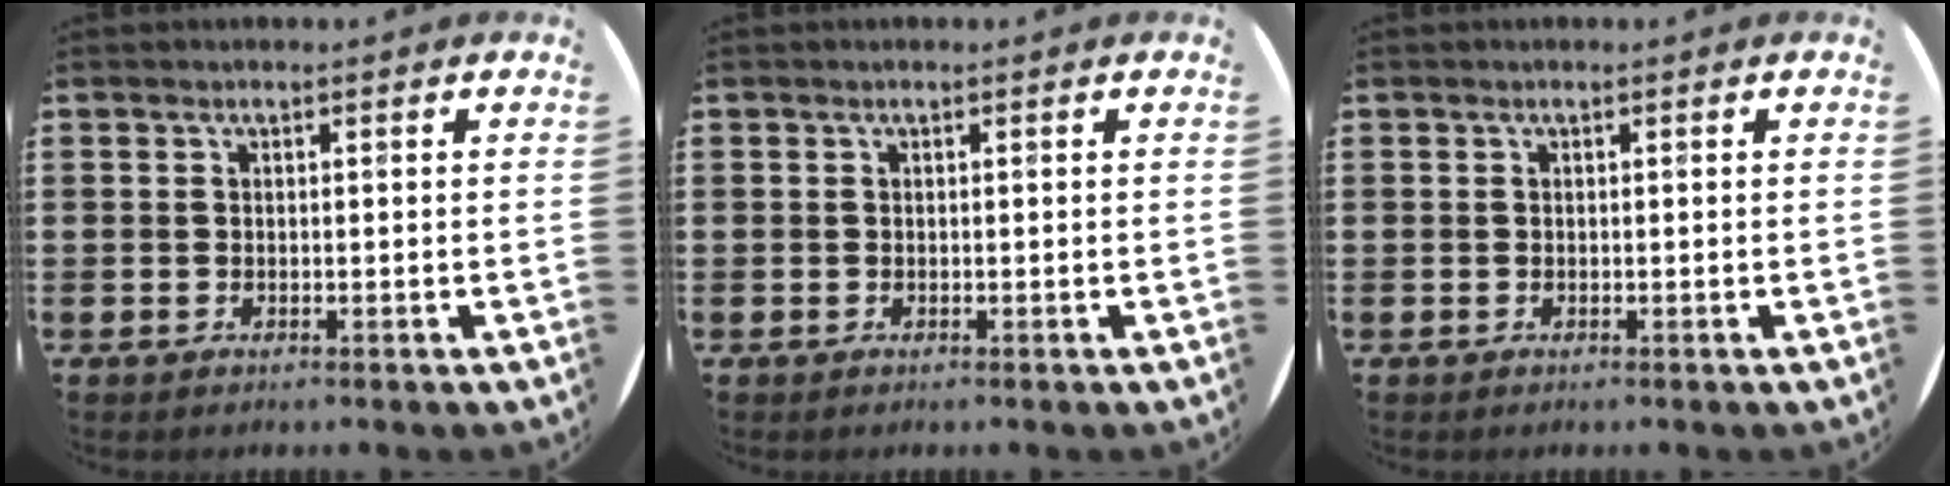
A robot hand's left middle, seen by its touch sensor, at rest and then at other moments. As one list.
[{"total": 0.0}, {"total": 0.0}]